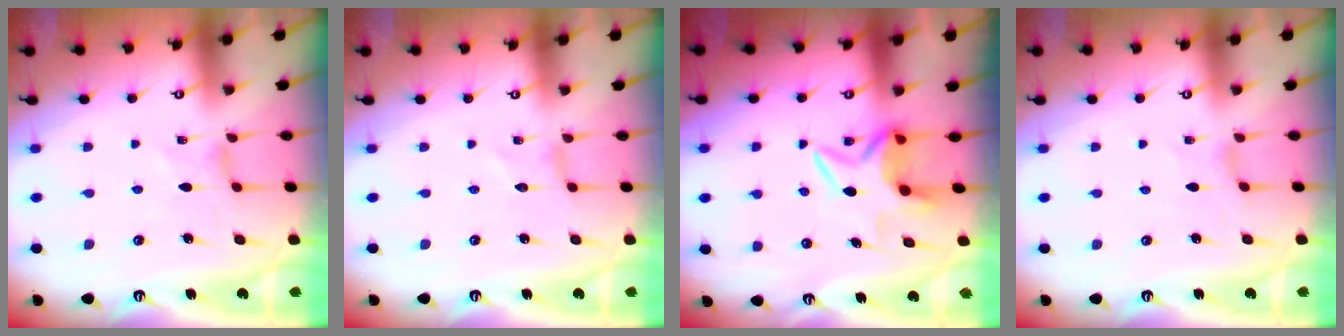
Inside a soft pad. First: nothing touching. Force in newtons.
{"total": 0.0}
{"total": 7.0, "press": 7.0, "slide": 1.0}
{"total": 2.0, "press": 2.0, "slide": 0.2}